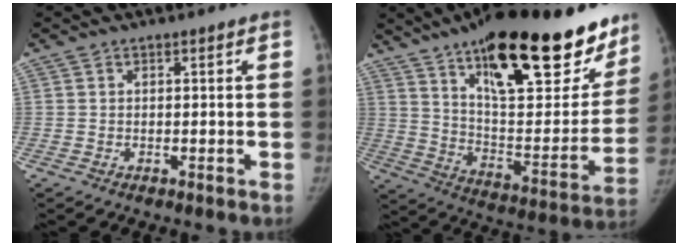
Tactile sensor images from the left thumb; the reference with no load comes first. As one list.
[{"total": 33.2, "force": [21.0, 11.7, 22.9], "torque": [-0.297, -0.068, 0.318]}]